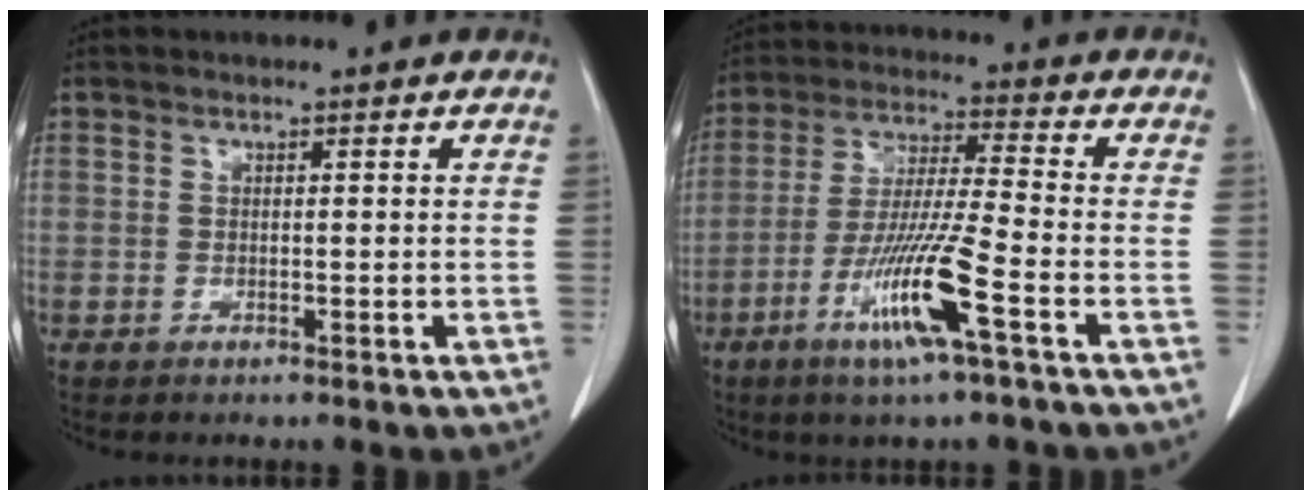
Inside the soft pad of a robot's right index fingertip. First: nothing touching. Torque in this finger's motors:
{"motor_torque": [1.61, -0.53, 0.85, 0.21]}